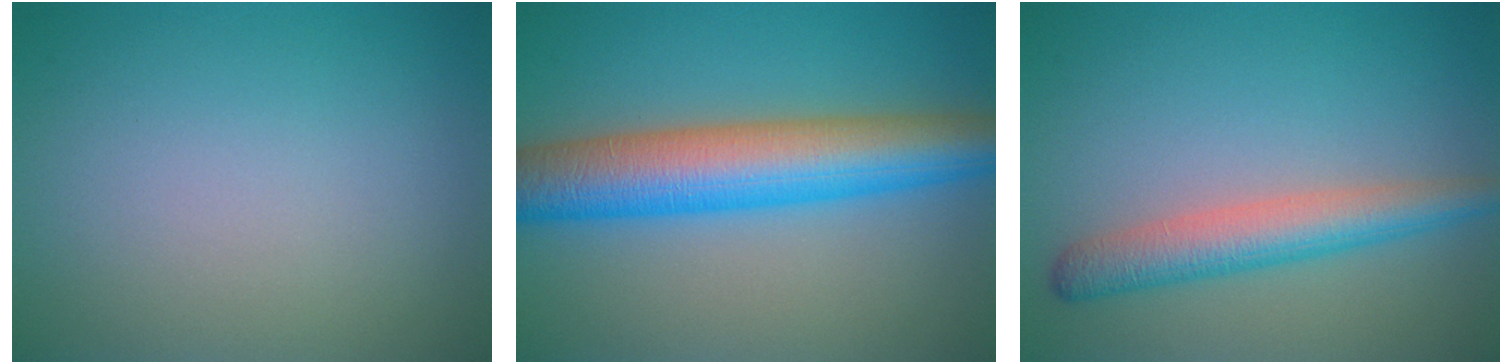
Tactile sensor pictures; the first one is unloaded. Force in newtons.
{"total": 9.3, "press": 9.3, "slide": 0.1}
{"total": 4.2, "press": 4.2, "slide": 0.1}